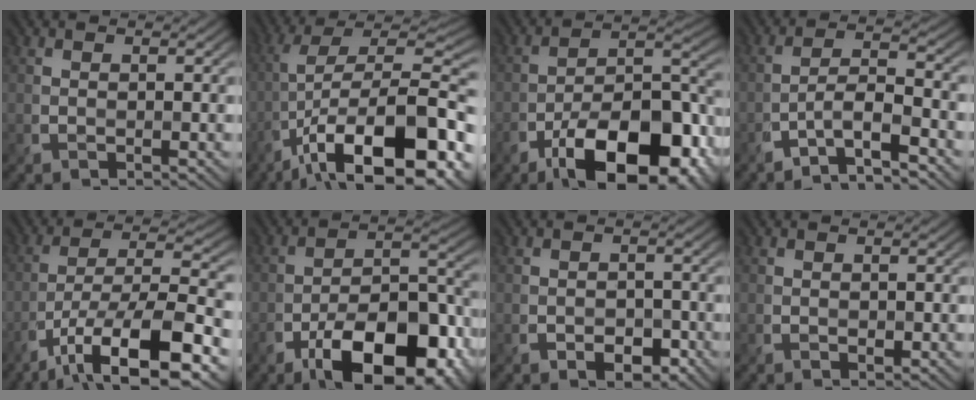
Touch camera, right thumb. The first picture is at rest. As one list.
[{"total": 16.7, "force": [-6.9, 6.2, 13.9], "torque": [-0.227, 0.004, -0.120]}, {"total": 15.9, "force": [-8.9, 6.7, 11.3], "torque": [-0.170, -0.011, -0.151]}, {"total": 4.9, "force": [-3.4, 0.7, 3.4], "torque": [-0.063, 0.009, -0.074]}, {"total": 13.6, "force": [-7.3, 3.9, 10.7], "torque": [-0.189, -0.007, -0.124]}, {"total": 14.5, "force": [-7.8, 6.4, 10.4], "torque": [-0.165, -0.010, -0.133]}, {"total": 2.8, "force": [-1.5, 1.9, 1.5], "torque": [-0.025, -0.010, -0.020]}, {"total": 0.6, "force": [-0.2, 0.4, 0.4], "torque": [-0.008, -0.005, 0.000]}]